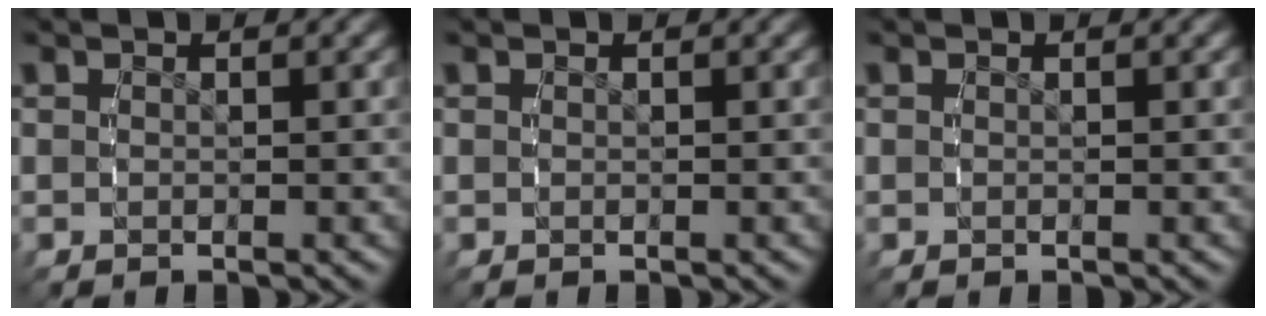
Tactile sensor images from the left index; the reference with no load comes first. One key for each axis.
{"total": 0.0}
{"total": 0.0}